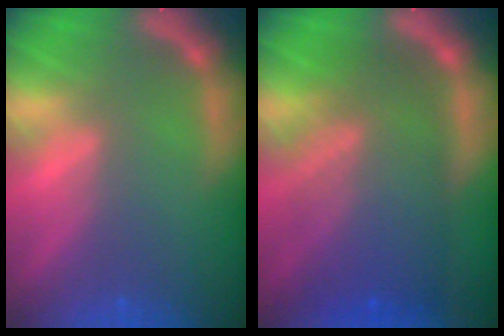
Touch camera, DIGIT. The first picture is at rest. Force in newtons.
{"total": 9.5}